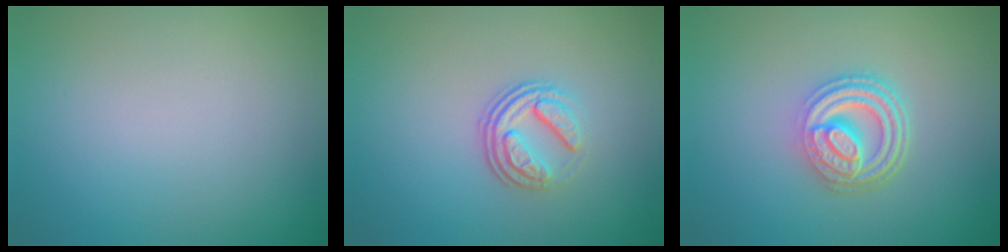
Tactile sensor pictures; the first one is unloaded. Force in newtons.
{"total": 3.5, "press": 2.5, "slide": 2.4}
{"total": 4.9, "press": 3.7, "slide": 3.2}